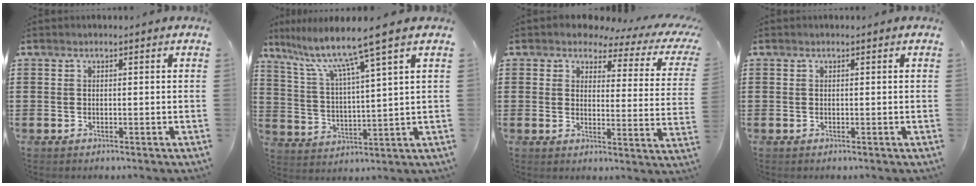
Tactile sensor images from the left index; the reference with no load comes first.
{"total": 9.2, "force": [6.9, -0.7, 6.0], "torque": [-0.142, -0.038, 0.110]}
{"total": 3.6, "force": [2.6, 1.8, 1.9], "torque": [-0.047, -0.012, 0.037]}
{"total": 0.0}